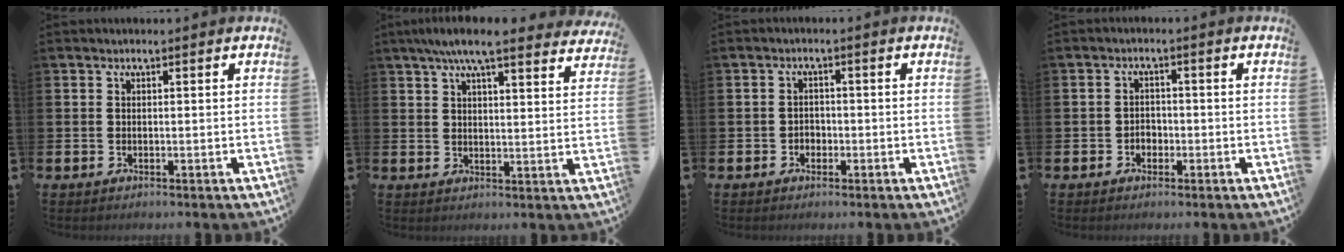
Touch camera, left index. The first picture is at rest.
{"total": 7.4, "force": [6.6, 1.0, 3.2], "torque": [-0.065, -0.024, 0.116]}
{"total": 1.6, "force": [-0.8, 1.4, 0.3], "torque": [-0.004, 0.001, -0.019]}
{"total": 1.8, "force": [-0.8, 1.5, 0.6], "torque": [-0.010, 0.001, -0.019]}